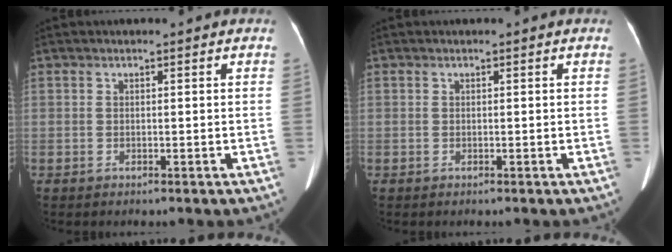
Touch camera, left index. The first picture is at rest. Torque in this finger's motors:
{"motor_torque": [-0.09, -0.20, 0.04, 0.02]}